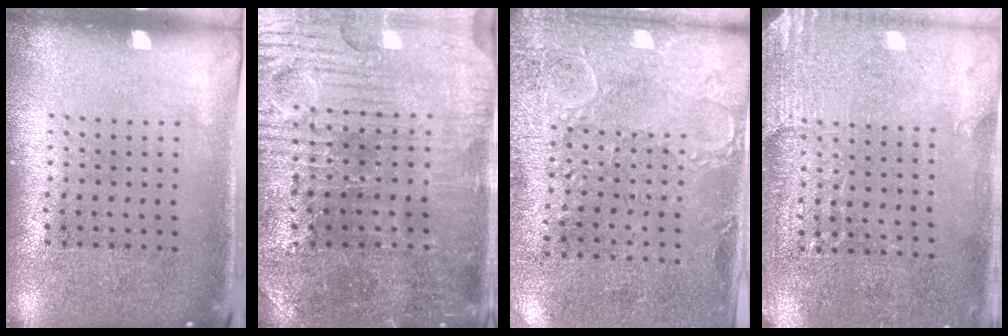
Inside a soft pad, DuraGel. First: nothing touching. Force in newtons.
{"total": 3.7, "press": 3.7, "slide": 0.6}
{"total": 2.9, "press": 2.3, "slide": 1.8}
{"total": 2.8, "press": 2.7, "slide": 0.8}